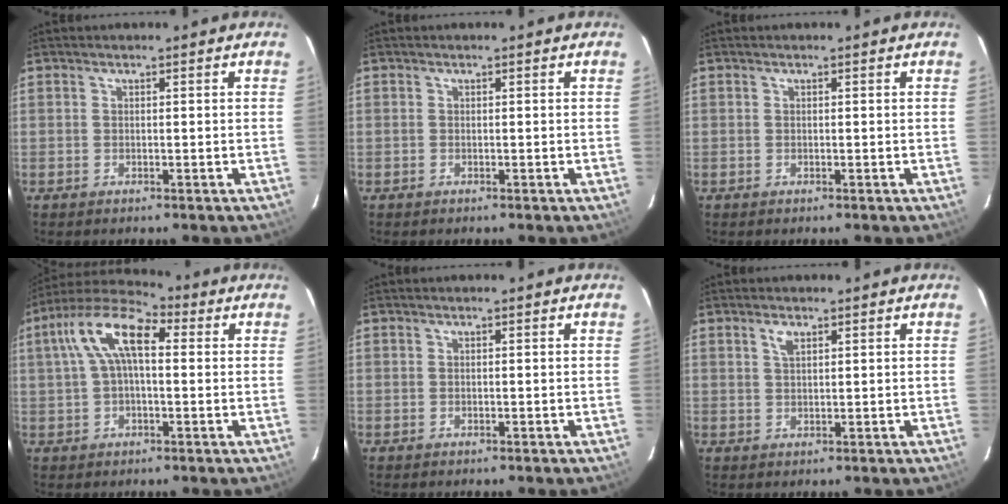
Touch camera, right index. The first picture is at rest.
{"total": 0.0}
{"total": 0.0}
{"total": 11.7, "force": [2.4, 5.4, 10.1], "torque": [-0.195, 0.035, 0.032]}
{"total": 0.0}
{"total": 2.0, "force": [1.2, 1.0, 1.4], "torque": [-0.026, 0.004, 0.021]}